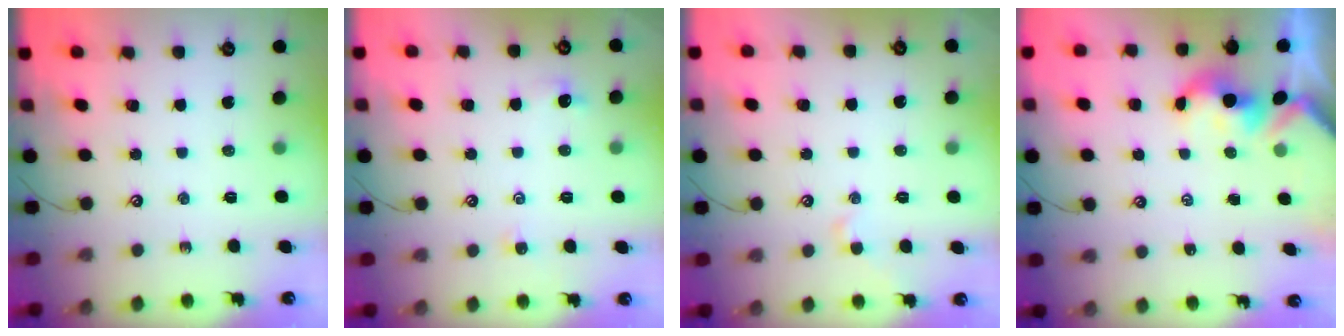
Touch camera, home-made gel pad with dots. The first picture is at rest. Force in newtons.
{"total": 0.0}
{"total": 0.6, "press": 0.0, "slide": 0.6}
{"total": 1.7, "press": 1.7, "slide": 0.2}